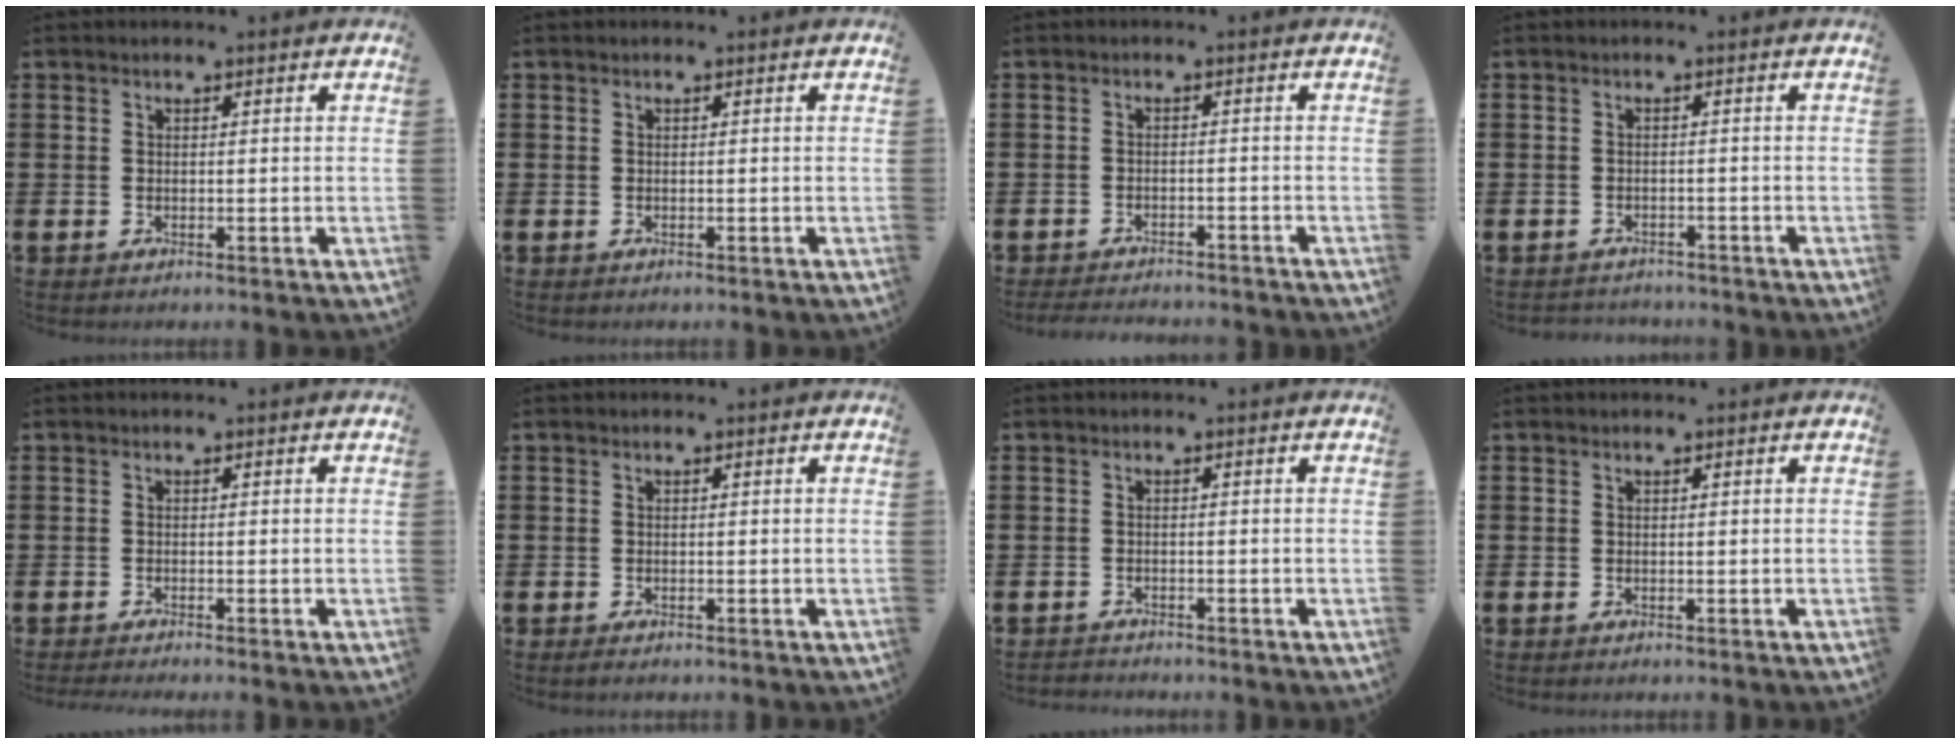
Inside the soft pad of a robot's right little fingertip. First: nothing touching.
{"total": 0.0}
{"total": 1.8, "force": [-1.8, 0.0, 0.0], "torque": [-0.004, 0.002, -0.037]}
{"total": 1.1, "force": [-1.1, 0.2, -0.2], "torque": [-0.001, 0.004, -0.024]}
{"total": 0.5, "force": [-0.5, -0.1, 0.2], "torque": [-0.002, -0.003, -0.010]}
{"total": 0.0}
{"total": 0.9, "force": [-0.8, 0.1, -0.1], "torque": [0.000, 0.001, -0.018]}
{"total": 0.0}